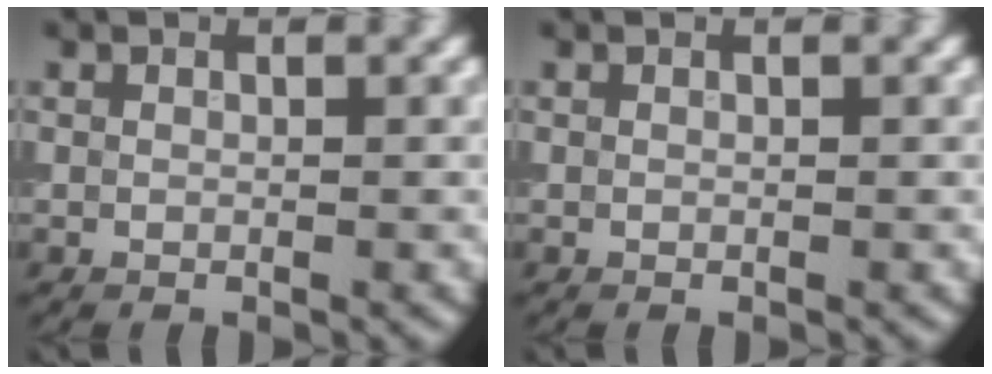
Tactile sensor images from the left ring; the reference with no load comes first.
{"total": 0.0}